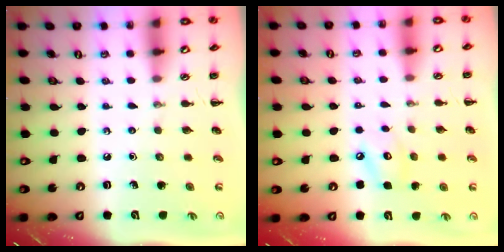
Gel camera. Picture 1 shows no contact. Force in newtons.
{"total": 5.4, "press": 5.3, "slide": 0.8}